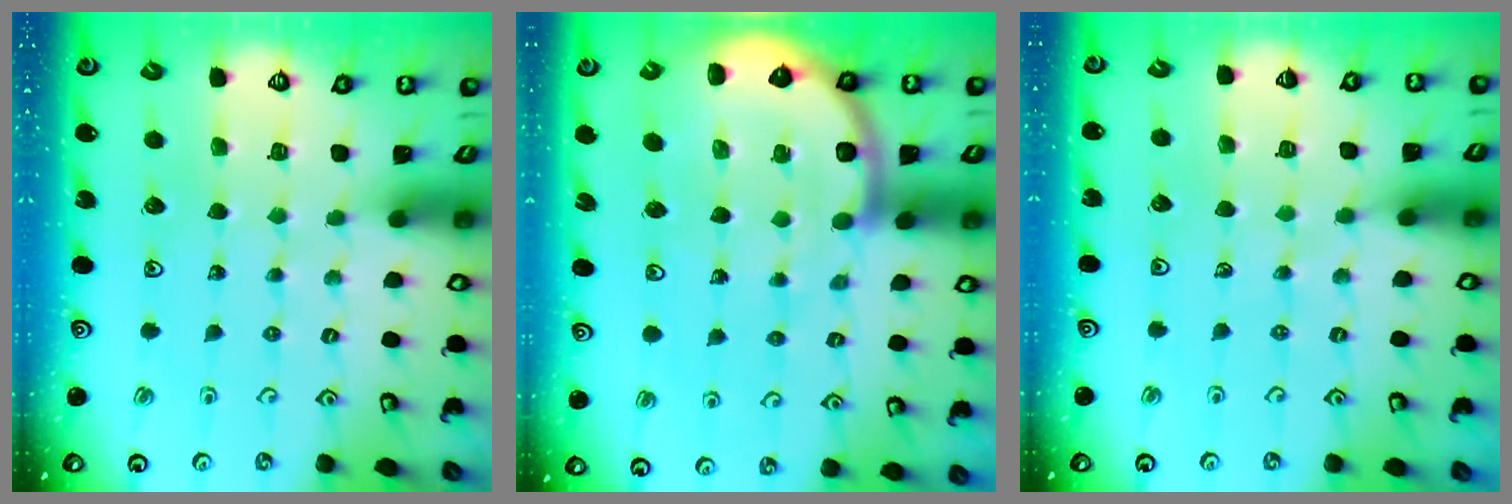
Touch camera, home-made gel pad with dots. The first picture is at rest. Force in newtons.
{"total": 9.2, "press": 8.9, "slide": 2.5}
{"total": 4.6, "press": 4.5, "slide": 0.9}